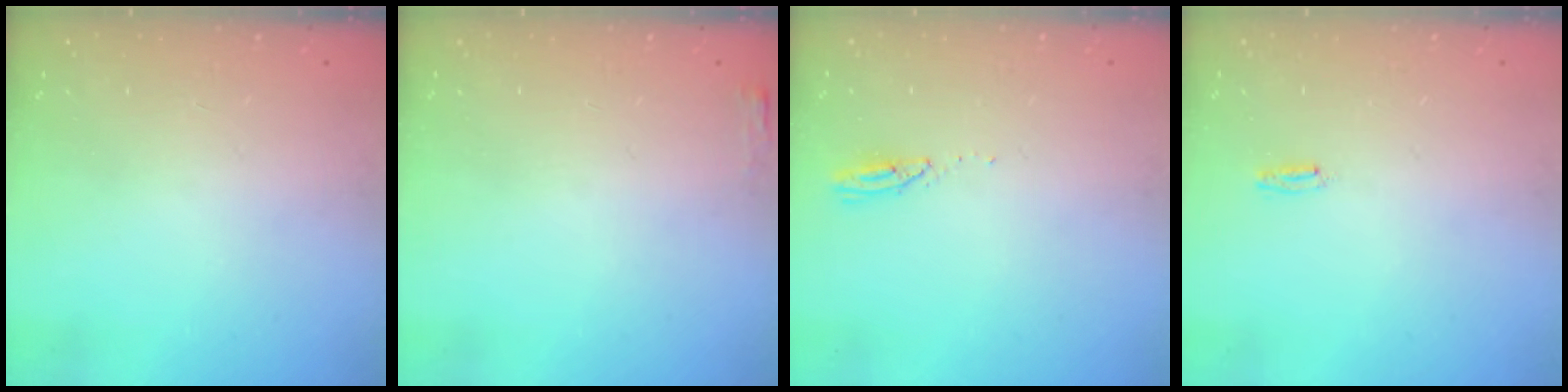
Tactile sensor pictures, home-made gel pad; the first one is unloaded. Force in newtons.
{"total": 2.7, "press": 2.6, "slide": 0.8}
{"total": 3.0, "press": 2.9, "slide": 0.4}
{"total": 3.5, "press": 2.7, "slide": 2.2}